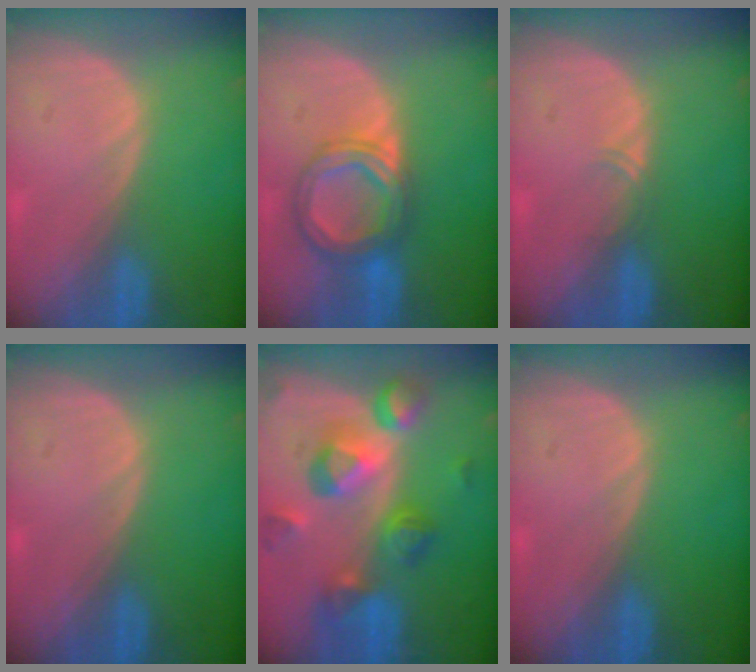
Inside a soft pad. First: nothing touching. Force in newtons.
{"total": 6.9, "press": 6.8, "slide": 0.5}
{"total": 1.1, "press": 1.0, "slide": 0.6}
{"total": 0.0}
{"total": 10.4, "press": 9.3, "slide": 4.8}
{"total": 0.0}